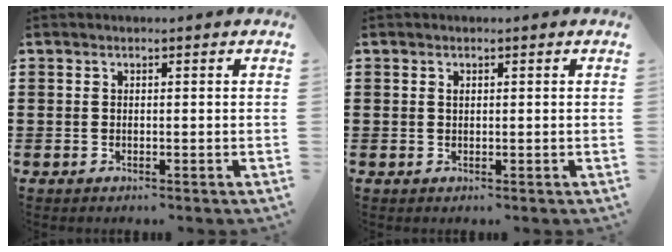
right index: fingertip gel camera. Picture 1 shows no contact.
{"total": 0.5, "force": [0.2, 0.3, 0.4], "torque": [-0.010, -0.001, 0.004]}